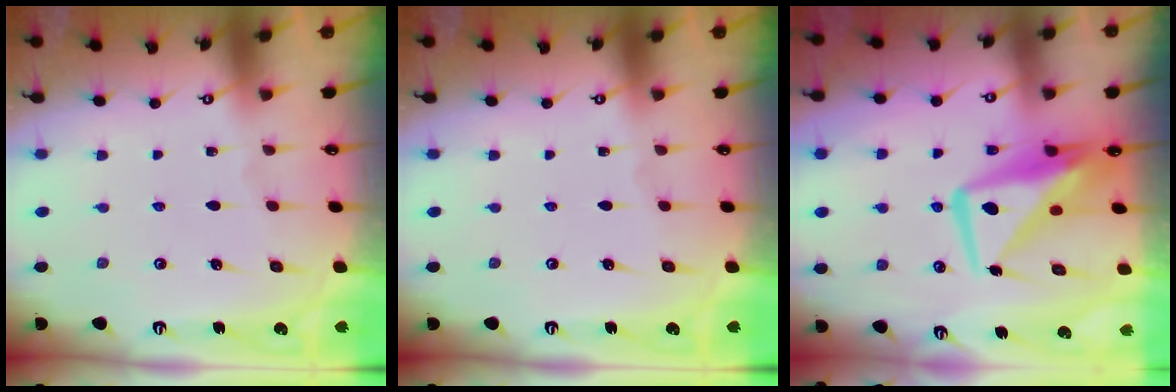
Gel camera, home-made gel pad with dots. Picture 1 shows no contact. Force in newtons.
{"total": 0.0}
{"total": 11.2, "press": 11.1, "slide": 1.7}